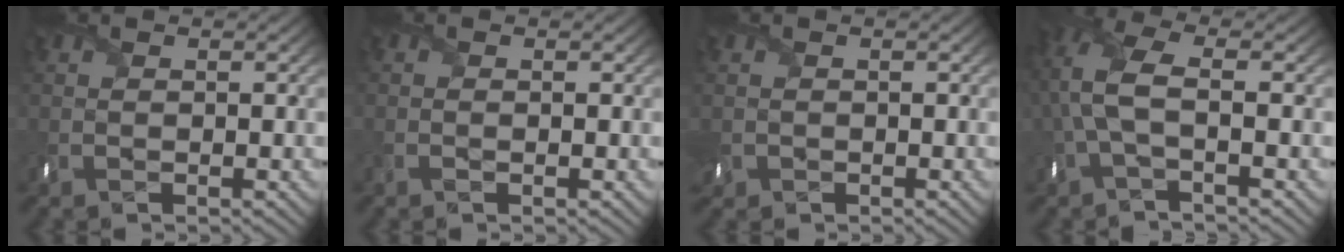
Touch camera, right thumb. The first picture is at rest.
{"total": 0.0}
{"total": 1.2, "force": [-0.3, 1.1, 0.3], "torque": [-0.015, -0.004, -0.011]}
{"total": 6.2, "force": [-0.4, 2.5, 5.7], "torque": [-0.140, 0.016, -0.019]}